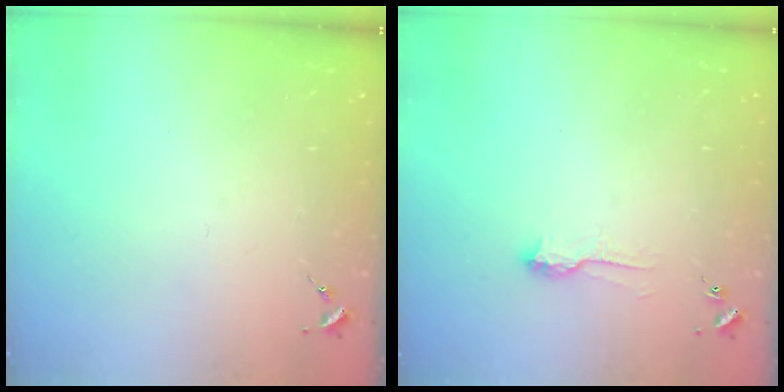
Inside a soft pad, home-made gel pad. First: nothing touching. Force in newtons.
{"total": 6.6, "press": 6.5, "slide": 0.8}